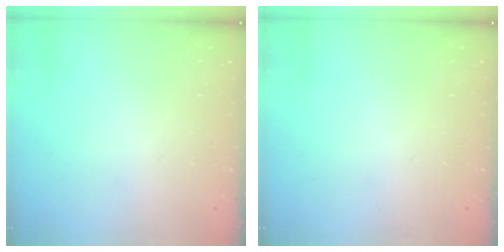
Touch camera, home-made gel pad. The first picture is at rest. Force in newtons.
{"total": 0.0}